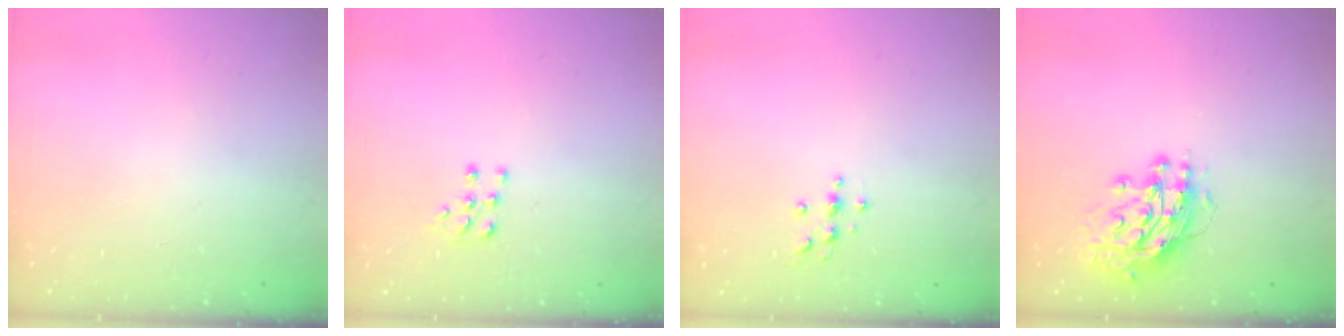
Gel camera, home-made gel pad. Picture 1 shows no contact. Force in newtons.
{"total": 5.3, "press": 5.3, "slide": 0.4}
{"total": 3.3, "press": 3.3, "slide": 0.5}
{"total": 12.9, "press": 12.8, "slide": 1.2}